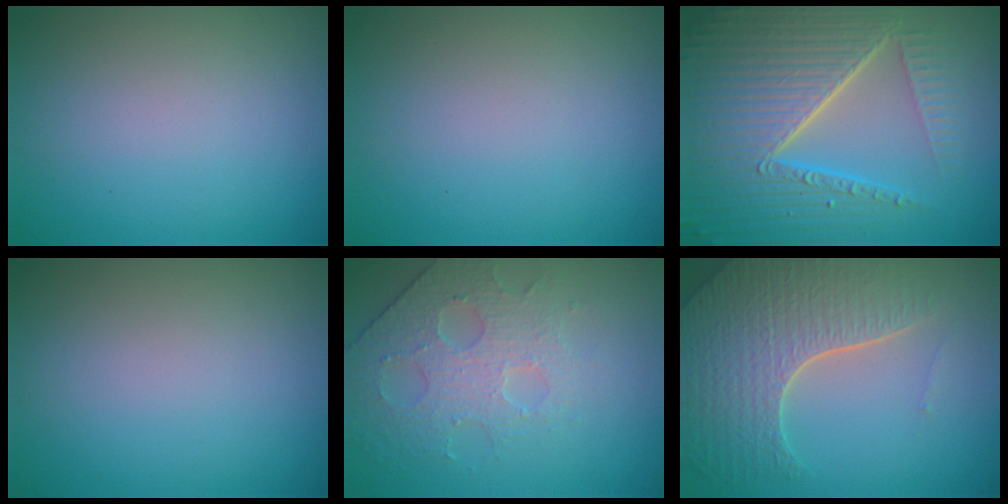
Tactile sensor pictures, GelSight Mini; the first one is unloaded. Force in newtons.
{"total": 0.0}
{"total": 10.3, "press": 6.7, "slide": 7.8}
{"total": 0.0}
{"total": 4.1, "press": 3.6, "slide": 1.9}
{"total": 7.0, "press": 5.2, "slide": 4.7}